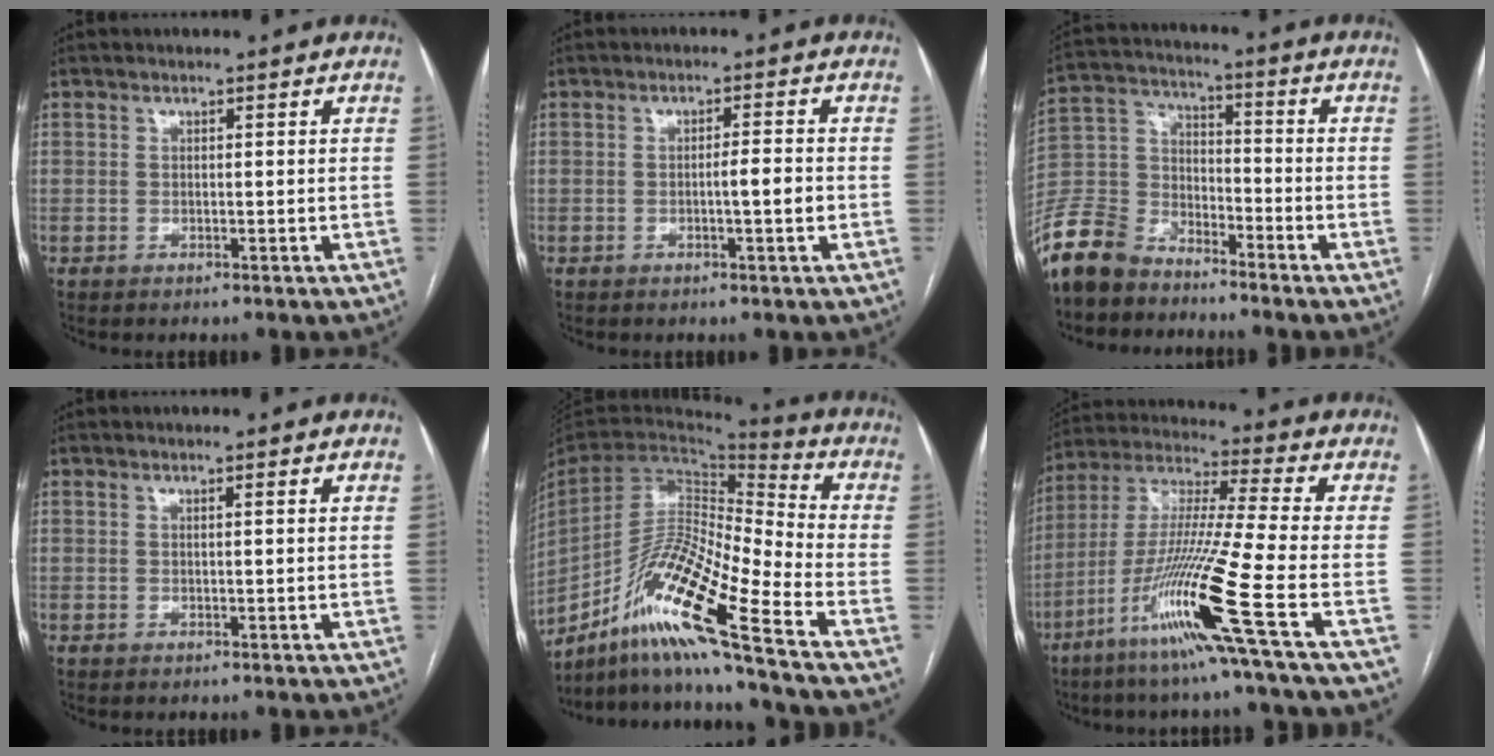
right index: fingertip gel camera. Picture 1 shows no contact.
{"total": 3.1, "force": [-0.7, 0.0, 3.0], "torque": [-0.047, 0.000, -0.013]}
{"total": 11.8, "force": [-10.0, 5.3, 3.2], "torque": [-0.078, 0.008, -0.203]}
{"total": 1.2, "force": [0.7, -0.1, 0.9], "torque": [-0.014, 0.004, 0.009]}
{"total": 17.8, "force": [-11.4, -0.4, 13.7], "torque": [-0.280, -0.008, -0.215]}
{"total": 18.0, "force": [-7.9, -2.0, 16.1], "torque": [-0.333, -0.033, -0.155]}